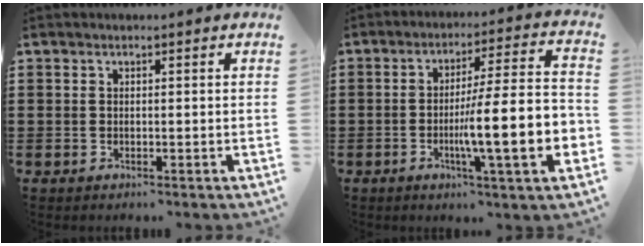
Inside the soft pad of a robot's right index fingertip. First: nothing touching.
{"total": 13.2, "force": [-3.6, 1.2, 12.6], "torque": [-0.210, -0.018, -0.072]}